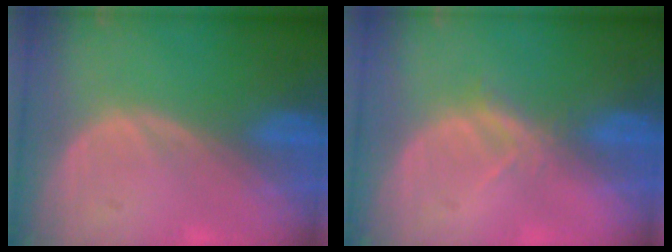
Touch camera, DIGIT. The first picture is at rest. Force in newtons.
{"total": 2.1, "press": 1.9, "slide": 0.9}